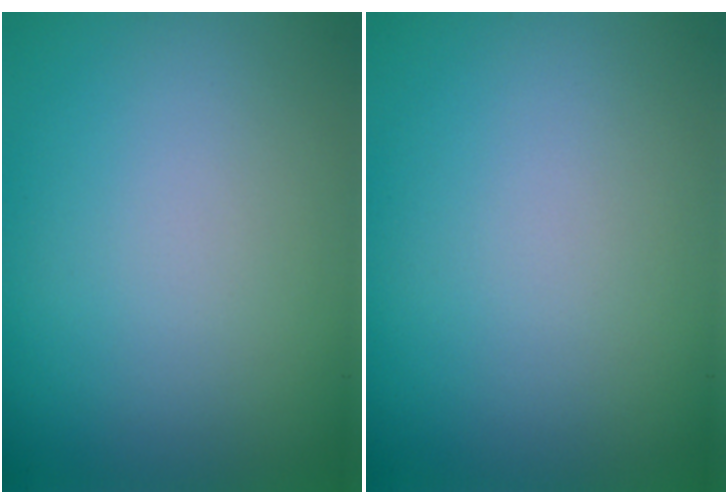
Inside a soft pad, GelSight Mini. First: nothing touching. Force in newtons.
{"total": 0.0}